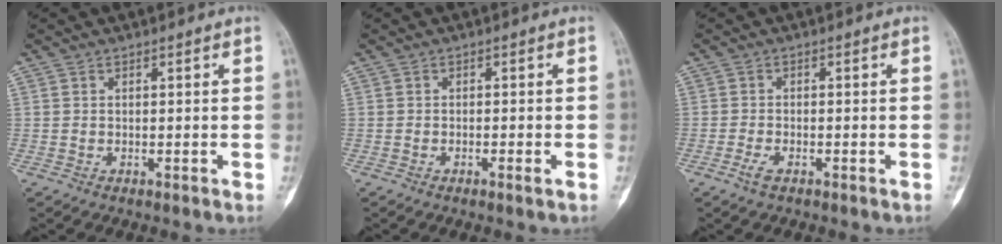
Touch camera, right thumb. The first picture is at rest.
{"total": 0.9, "force": [-0.6, 0.2, 0.7], "torque": [-0.019, 0.003, -0.010]}
{"total": 1.8, "force": [-1.2, 0.8, 1.1], "torque": [-0.030, 0.003, -0.026]}